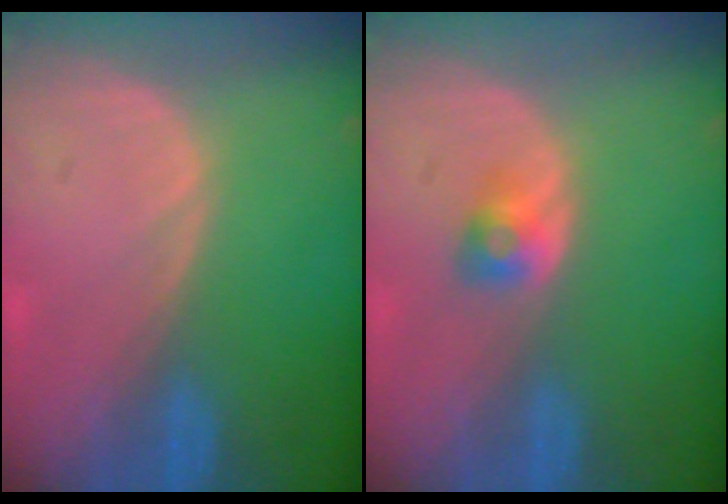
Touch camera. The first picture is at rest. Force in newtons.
{"total": 2.5, "press": 2.3, "slide": 1.1}